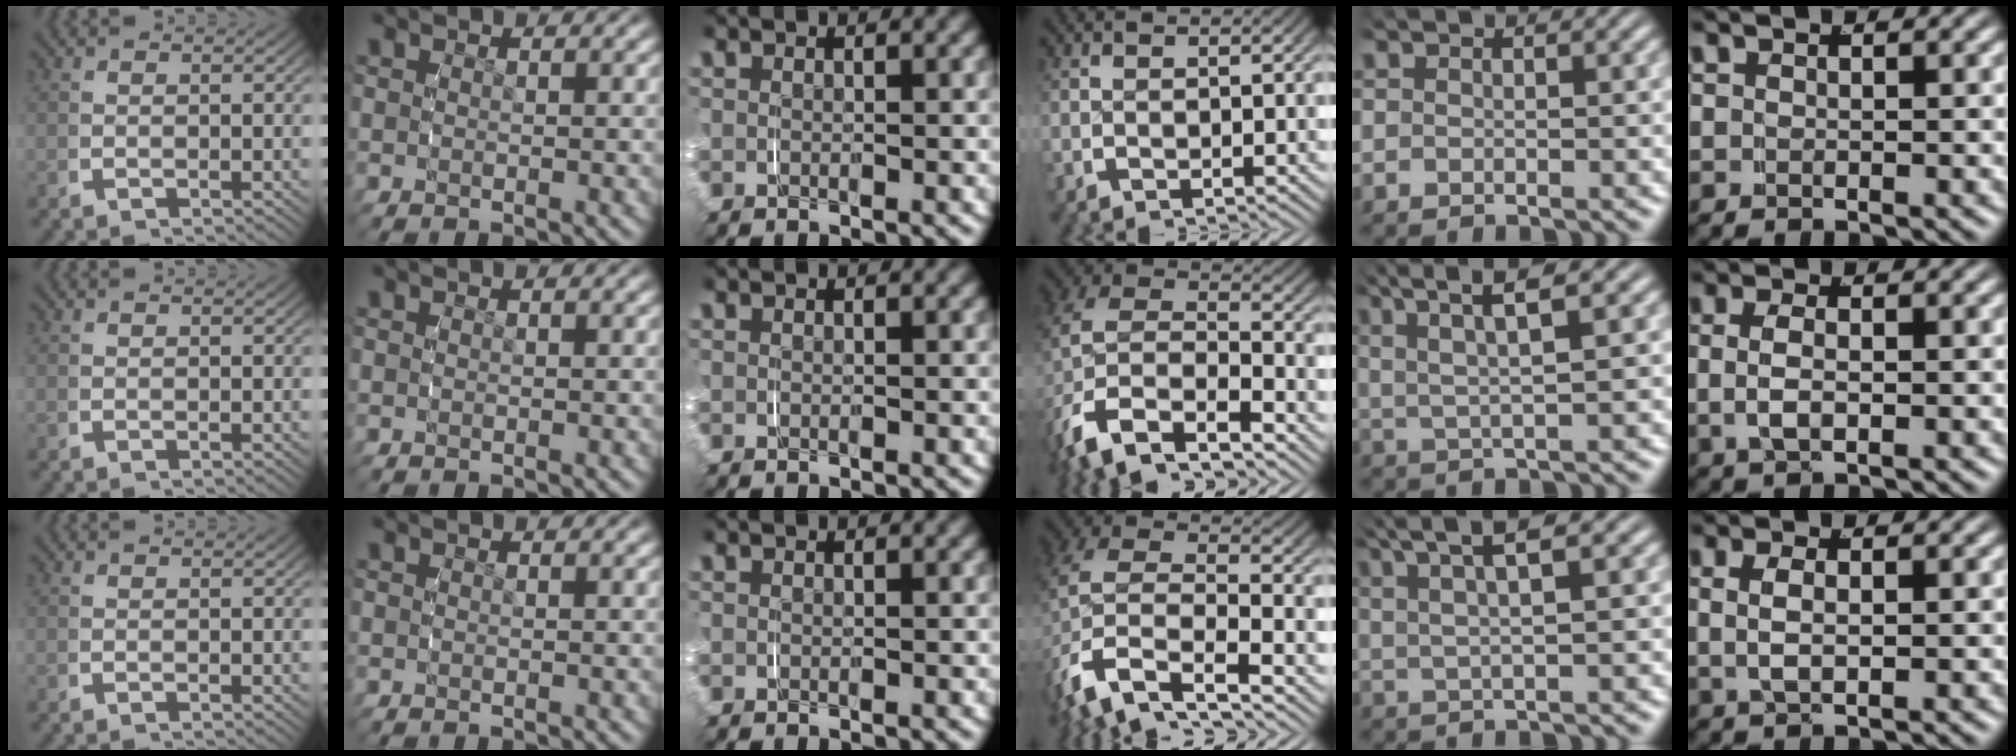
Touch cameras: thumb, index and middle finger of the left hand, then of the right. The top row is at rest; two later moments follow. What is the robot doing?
{"motion": "grasp_and_lifting", "object": "shirt"}